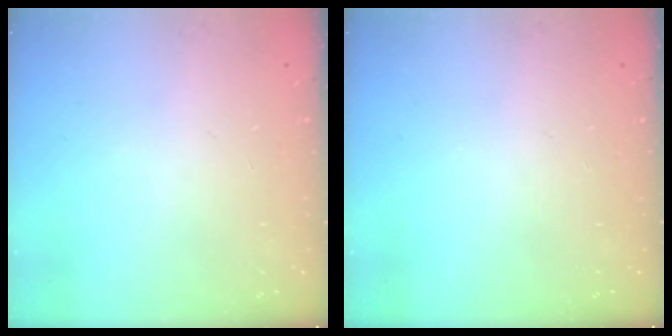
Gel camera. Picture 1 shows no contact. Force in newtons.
{"total": 0.0}